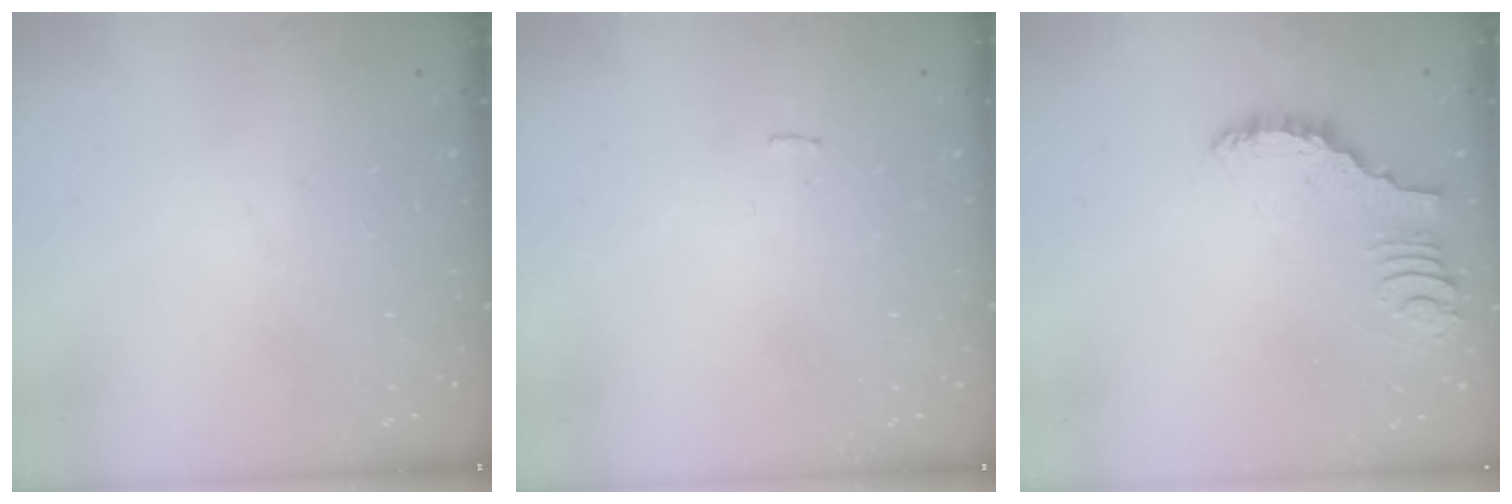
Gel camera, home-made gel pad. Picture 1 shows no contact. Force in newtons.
{"total": 2.3, "press": 2.3, "slide": 0.1}
{"total": 2.8, "press": 2.8, "slide": 0.1}